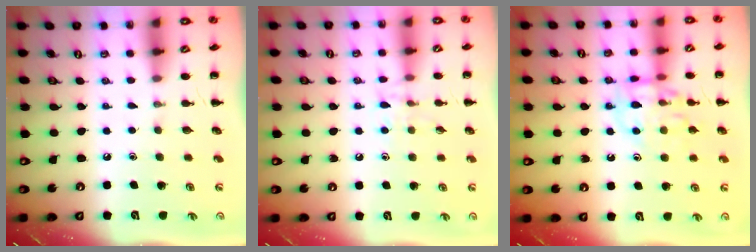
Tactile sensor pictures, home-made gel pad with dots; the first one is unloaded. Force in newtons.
{"total": 7.9, "press": 7.8, "slide": 1.6}
{"total": 11.7, "press": 11.6, "slide": 1.1}